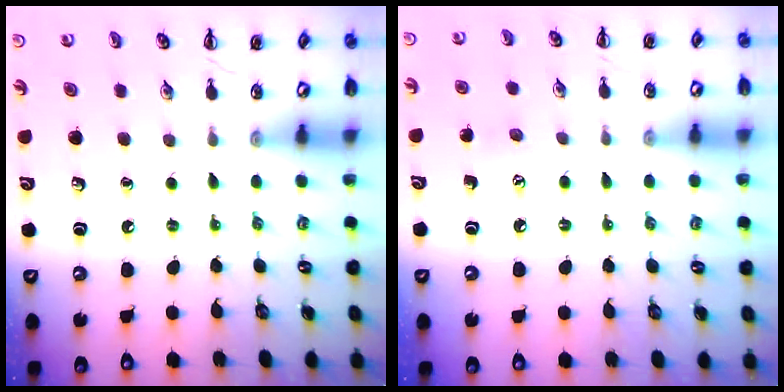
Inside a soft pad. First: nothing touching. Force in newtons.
{"total": 4.9, "press": 4.7, "slide": 1.3}